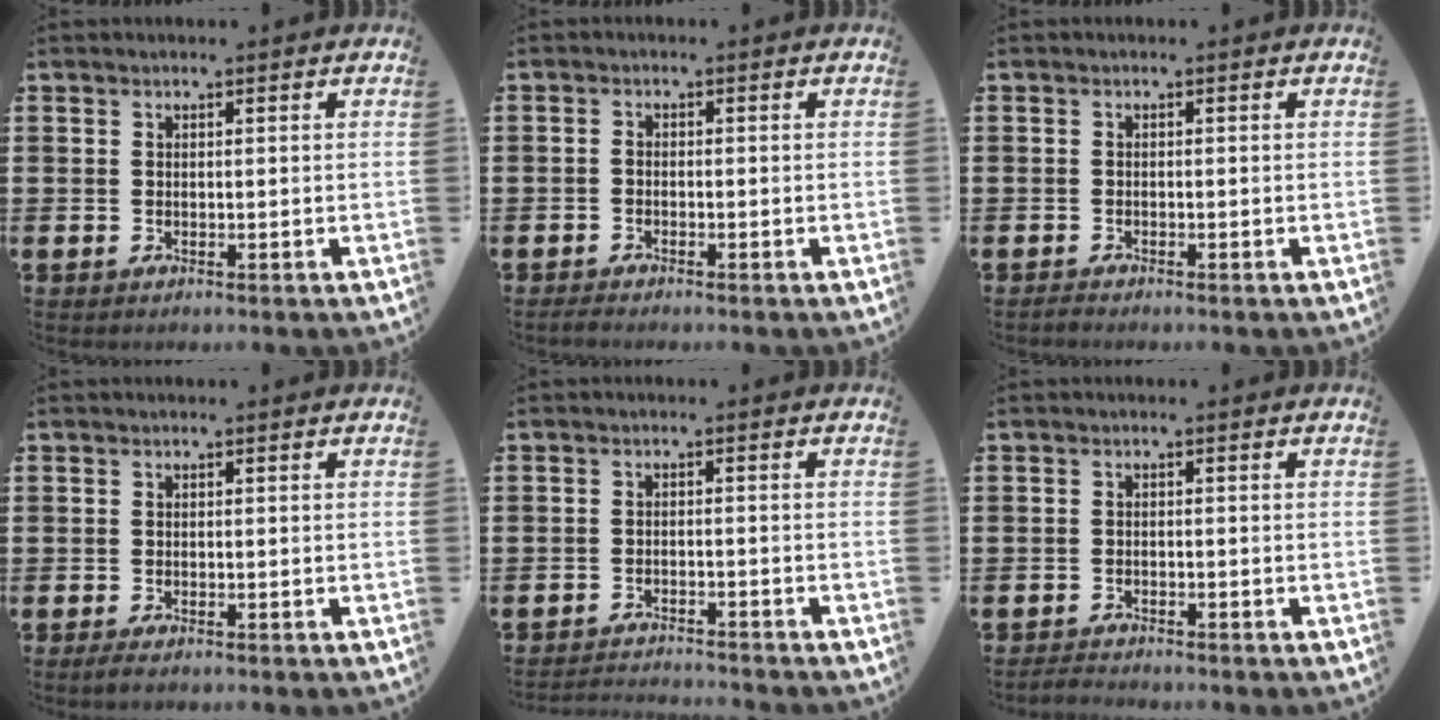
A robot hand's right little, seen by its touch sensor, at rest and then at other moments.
{"total": 1.1, "force": [-1.0, 0.3, 0.6], "torque": [-0.011, 0.002, -0.020]}
{"total": 0.6, "force": [-0.5, 0.1, 0.1], "torque": [-0.003, -0.001, -0.011]}
{"total": 0.8, "force": [-0.4, 0.3, 0.7], "torque": [-0.012, -0.001, -0.008]}
{"total": 2.0, "force": [-2.0, -0.1, -0.1], "torque": [-0.002, 0.003, -0.043]}
{"total": 1.2, "force": [-1.2, 0.1, 0.1], "torque": [-0.005, 0.002, -0.025]}